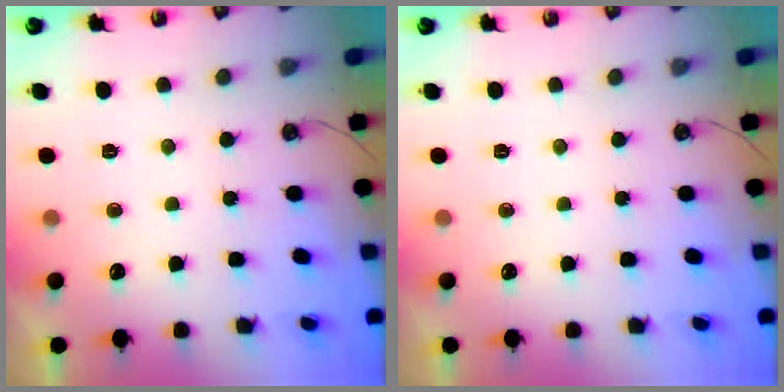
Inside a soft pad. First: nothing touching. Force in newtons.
{"total": 0.0}